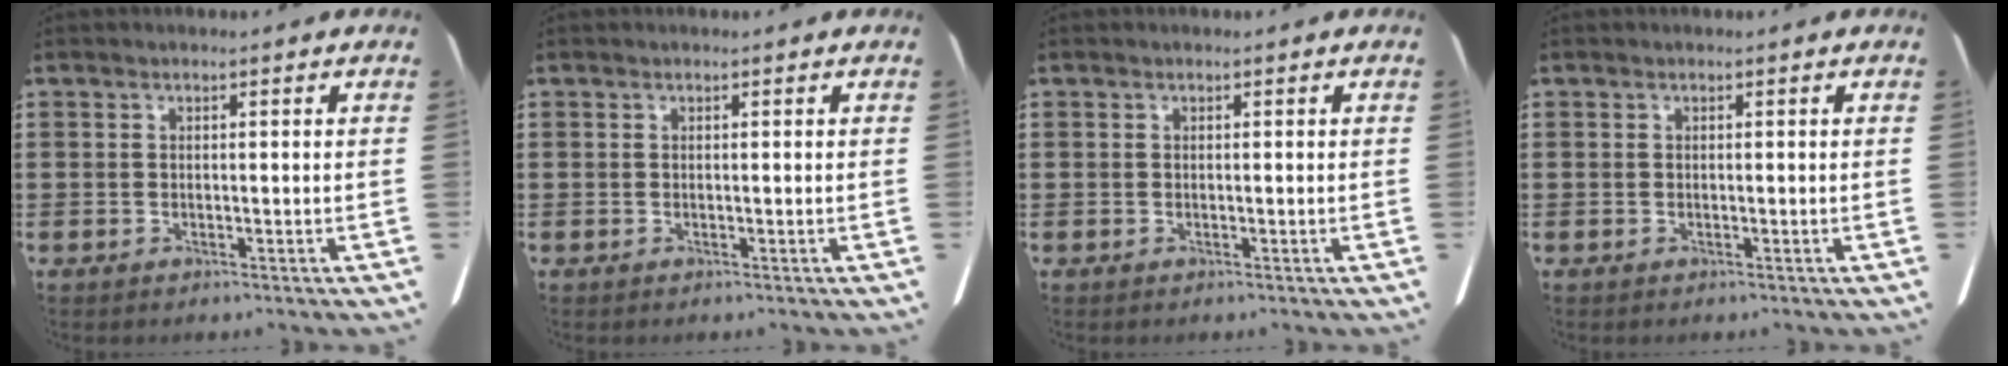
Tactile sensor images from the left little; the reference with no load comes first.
{"total": 0.0}
{"total": 0.0}
{"total": 0.0}